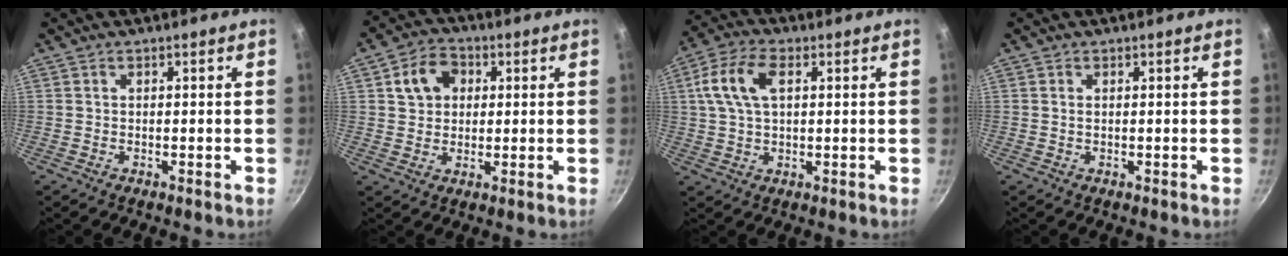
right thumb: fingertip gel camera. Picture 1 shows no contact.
{"total": 7.8, "force": [2.1, 6.1, 4.3], "torque": [-0.052, 0.005, 0.031]}
{"total": 9.7, "force": [2.5, 5.4, 7.7], "torque": [-0.161, 0.018, 0.045]}
{"total": 0.7, "force": [0.2, 0.4, 0.5], "torque": [-0.012, 0.000, 0.005]}